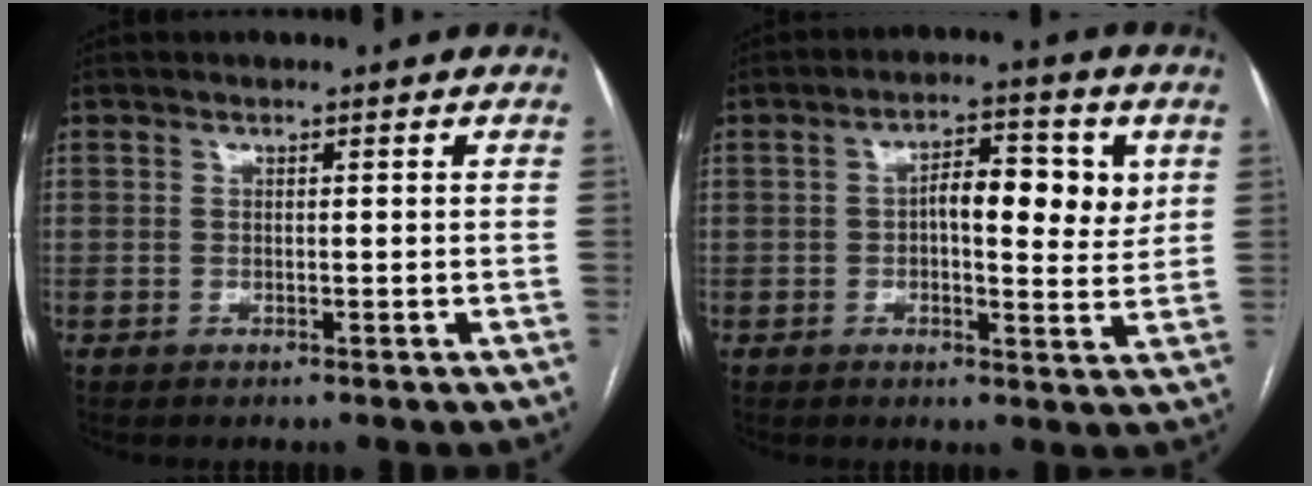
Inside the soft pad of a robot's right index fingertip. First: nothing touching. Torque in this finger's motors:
{"motor_torque": [0.28, 0.01, 0.17, 0.07]}